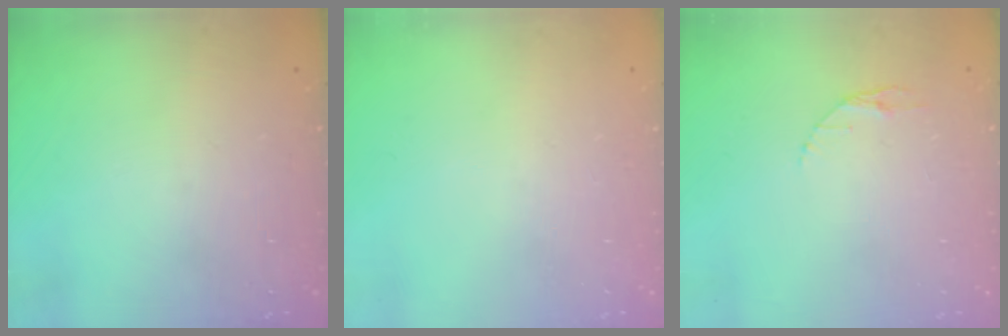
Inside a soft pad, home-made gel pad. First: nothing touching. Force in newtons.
{"total": 0.0}
{"total": 2.9, "press": 2.9, "slide": 0.4}